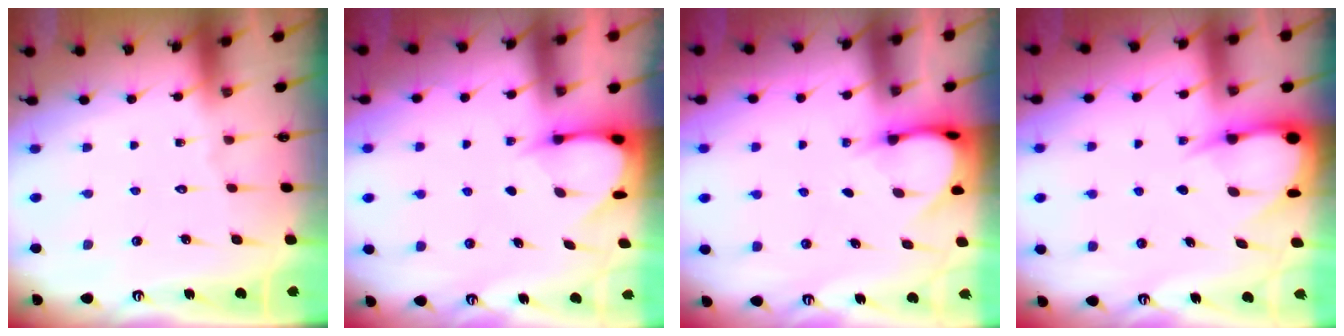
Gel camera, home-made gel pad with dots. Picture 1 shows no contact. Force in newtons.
{"total": 3.9, "press": 3.9, "slide": 0.3}
{"total": 3.9, "press": 3.9, "slide": 0.3}
{"total": 6.0, "press": 5.9, "slide": 0.6}